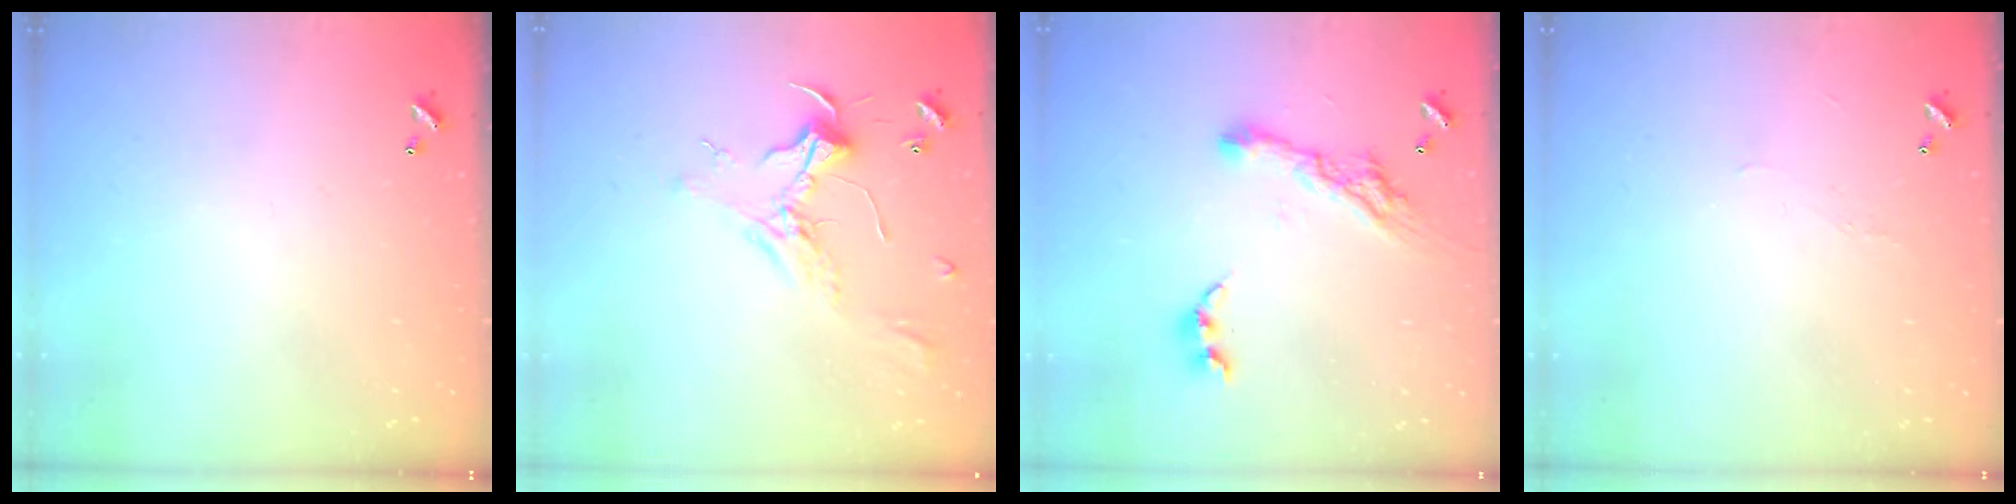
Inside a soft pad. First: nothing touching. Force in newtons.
{"total": 2.3, "press": 2.2, "slide": 0.7}
{"total": 9.2, "press": 9.1, "slide": 1.0}
{"total": 0.9, "press": 0.7, "slide": 0.6}